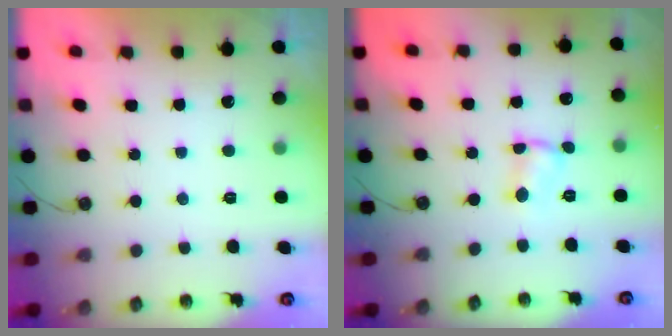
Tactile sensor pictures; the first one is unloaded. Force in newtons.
{"total": 1.8, "press": 1.8, "slide": 0.1}